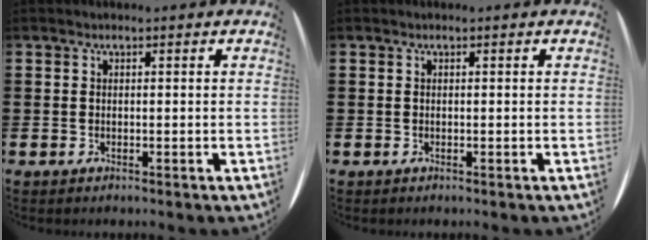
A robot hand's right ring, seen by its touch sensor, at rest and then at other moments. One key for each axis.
{"total": 0.0}